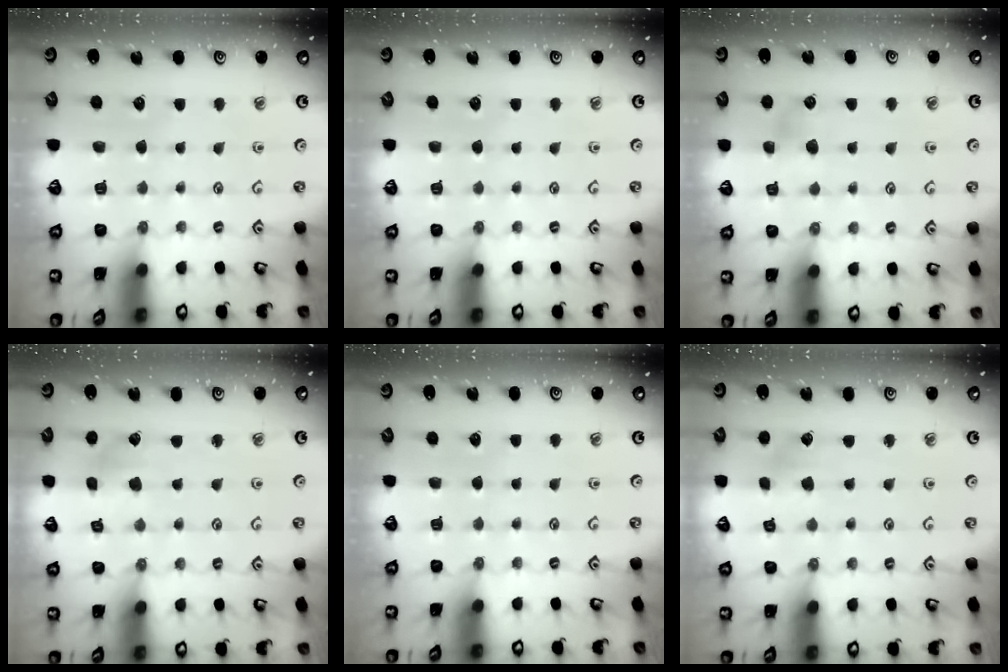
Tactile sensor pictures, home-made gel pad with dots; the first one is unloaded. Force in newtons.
{"total": 0.0}
{"total": 3.8, "press": 3.7, "slide": 0.8}
{"total": 2.8, "press": 2.8, "slide": 0.4}
{"total": 0.0}
{"total": 2.7, "press": 2.7, "slide": 0.4}